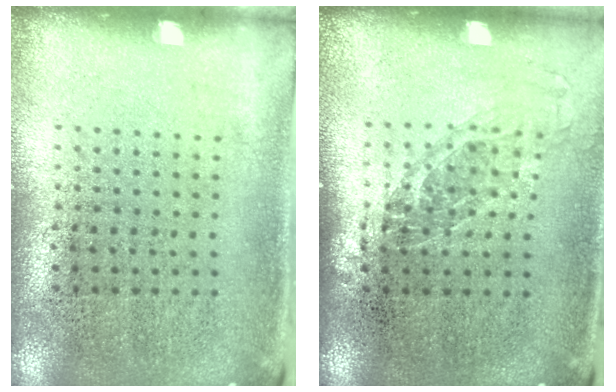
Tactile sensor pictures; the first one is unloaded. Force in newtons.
{"total": 1.1, "press": 1.0, "slide": 0.6}